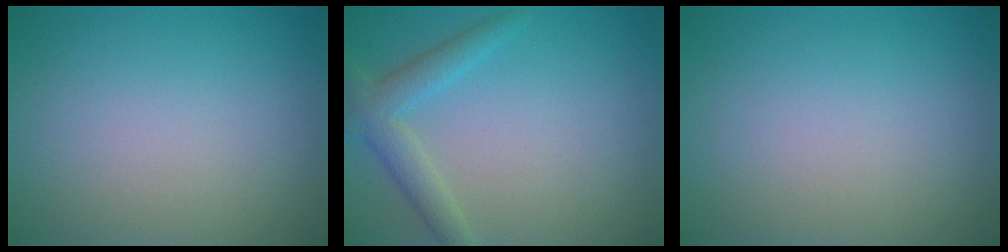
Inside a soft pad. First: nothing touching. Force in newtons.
{"total": 3.1, "press": 3.1, "slide": 0.2}
{"total": 0.0}